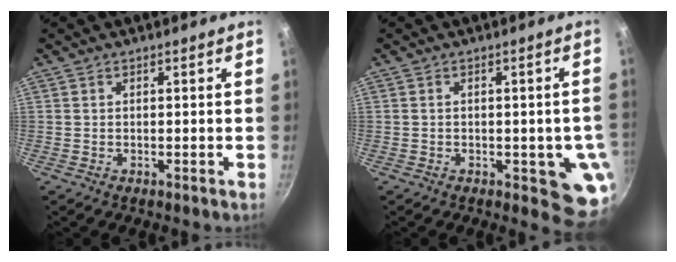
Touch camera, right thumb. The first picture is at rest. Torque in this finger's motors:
{"motor_torque": [2.15, 1.45, 1.57, -0.61, 0.23]}